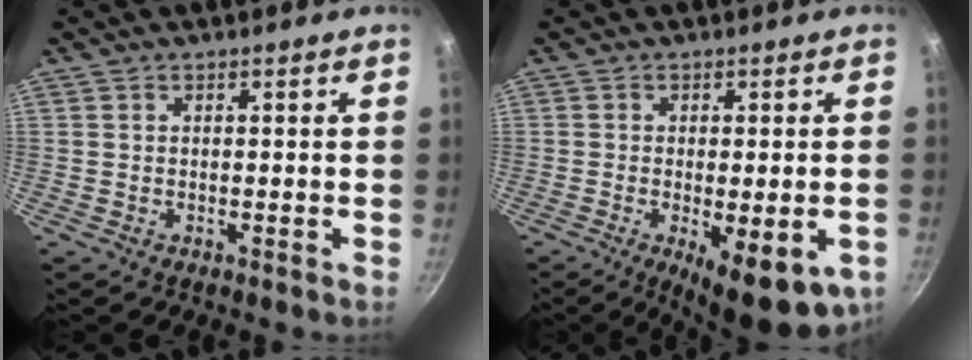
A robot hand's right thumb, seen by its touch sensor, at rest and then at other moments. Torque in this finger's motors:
{"motor_torque": [0.06, 0.65, -0.12, -0.06, 0.23]}